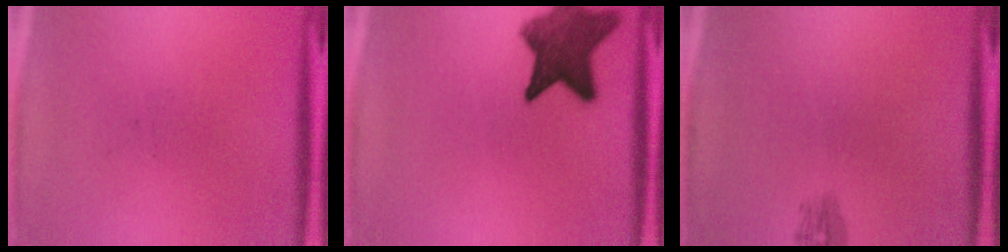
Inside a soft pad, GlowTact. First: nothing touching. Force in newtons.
{"total": 9.7}
{"total": 1.1}